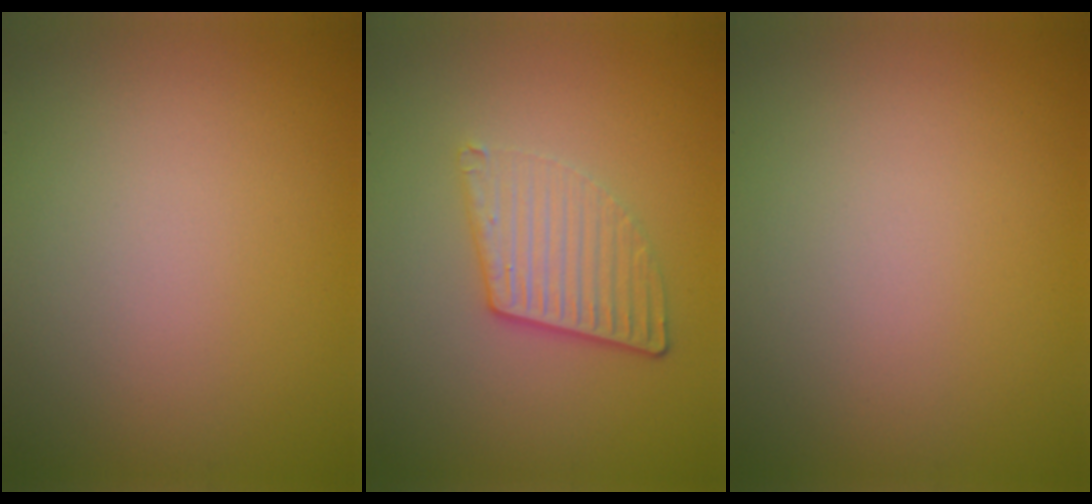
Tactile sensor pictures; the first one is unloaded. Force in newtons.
{"total": 3.6, "press": 2.9, "slide": 2.1}
{"total": 0.0}